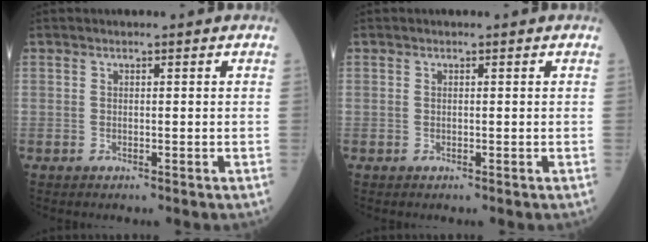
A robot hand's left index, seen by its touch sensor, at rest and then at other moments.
{"total": 0.0}